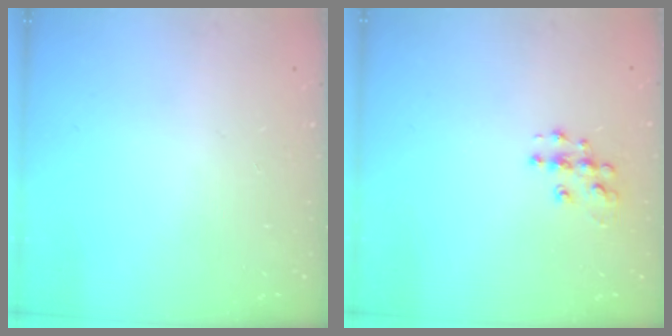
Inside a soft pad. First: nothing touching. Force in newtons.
{"total": 7.1, "press": 7.1, "slide": 0.3}